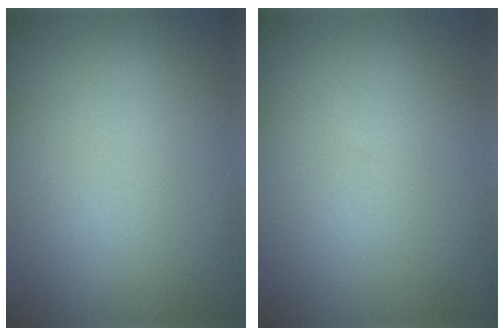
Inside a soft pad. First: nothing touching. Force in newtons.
{"total": 0.0}